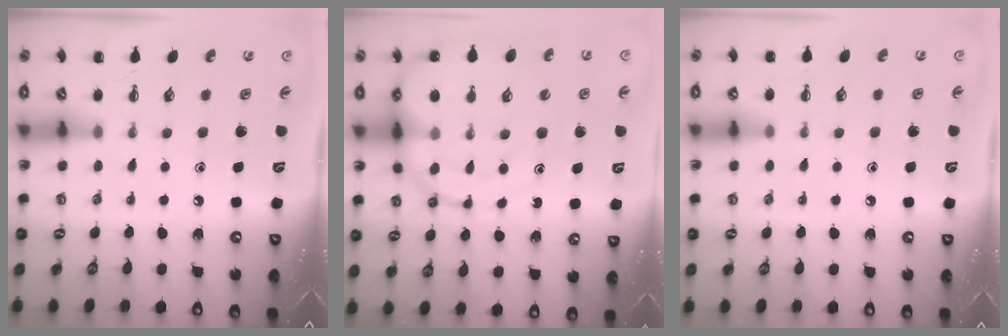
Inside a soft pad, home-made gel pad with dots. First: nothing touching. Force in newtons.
{"total": 14.7, "press": 14.4, "slide": 2.9}
{"total": 4.0, "press": 3.8, "slide": 1.5}